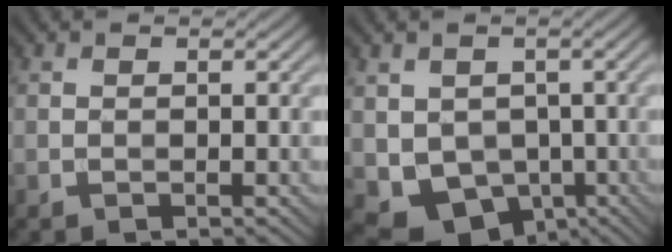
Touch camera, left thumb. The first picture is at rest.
{"total": 7.6, "force": [-1.3, 6.5, 3.9], "torque": [-0.086, -0.043, -0.010]}